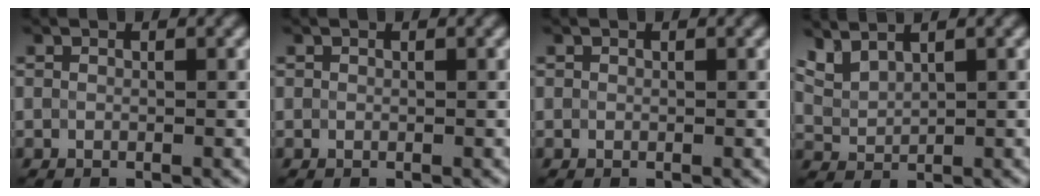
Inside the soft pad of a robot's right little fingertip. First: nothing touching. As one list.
[{"total": 0.0}, {"total": 0.0}, {"total": 2.8, "force": [2.5, 0.7, 1.1], "torque": [-0.035, 0.007, 0.057]}]